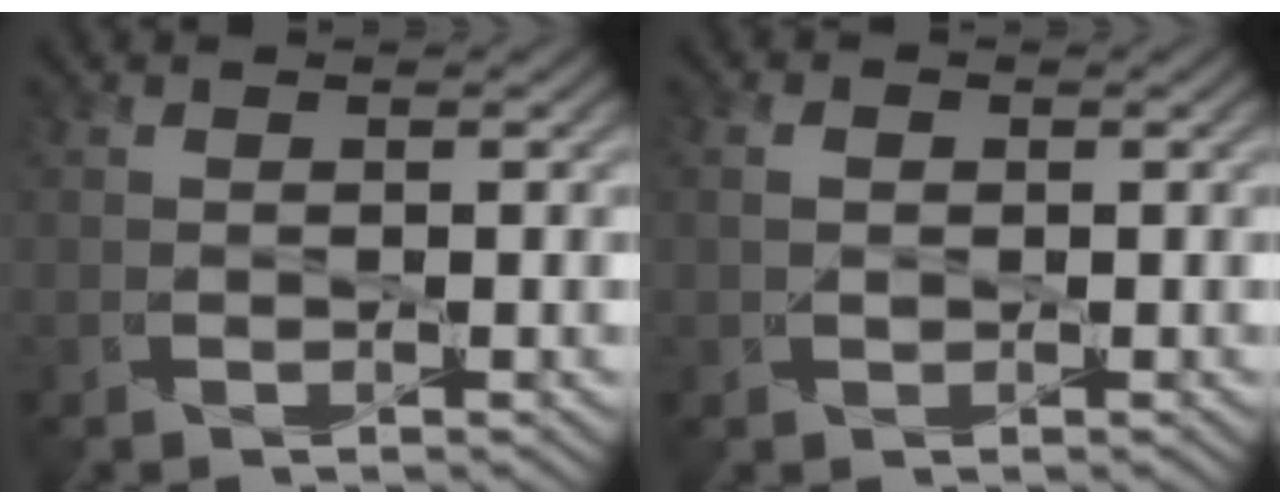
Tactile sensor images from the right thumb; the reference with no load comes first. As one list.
[{"total": 0.9, "force": [0.2, 0.9, 0.1], "torque": [0.000, 0.002, 0.005]}]